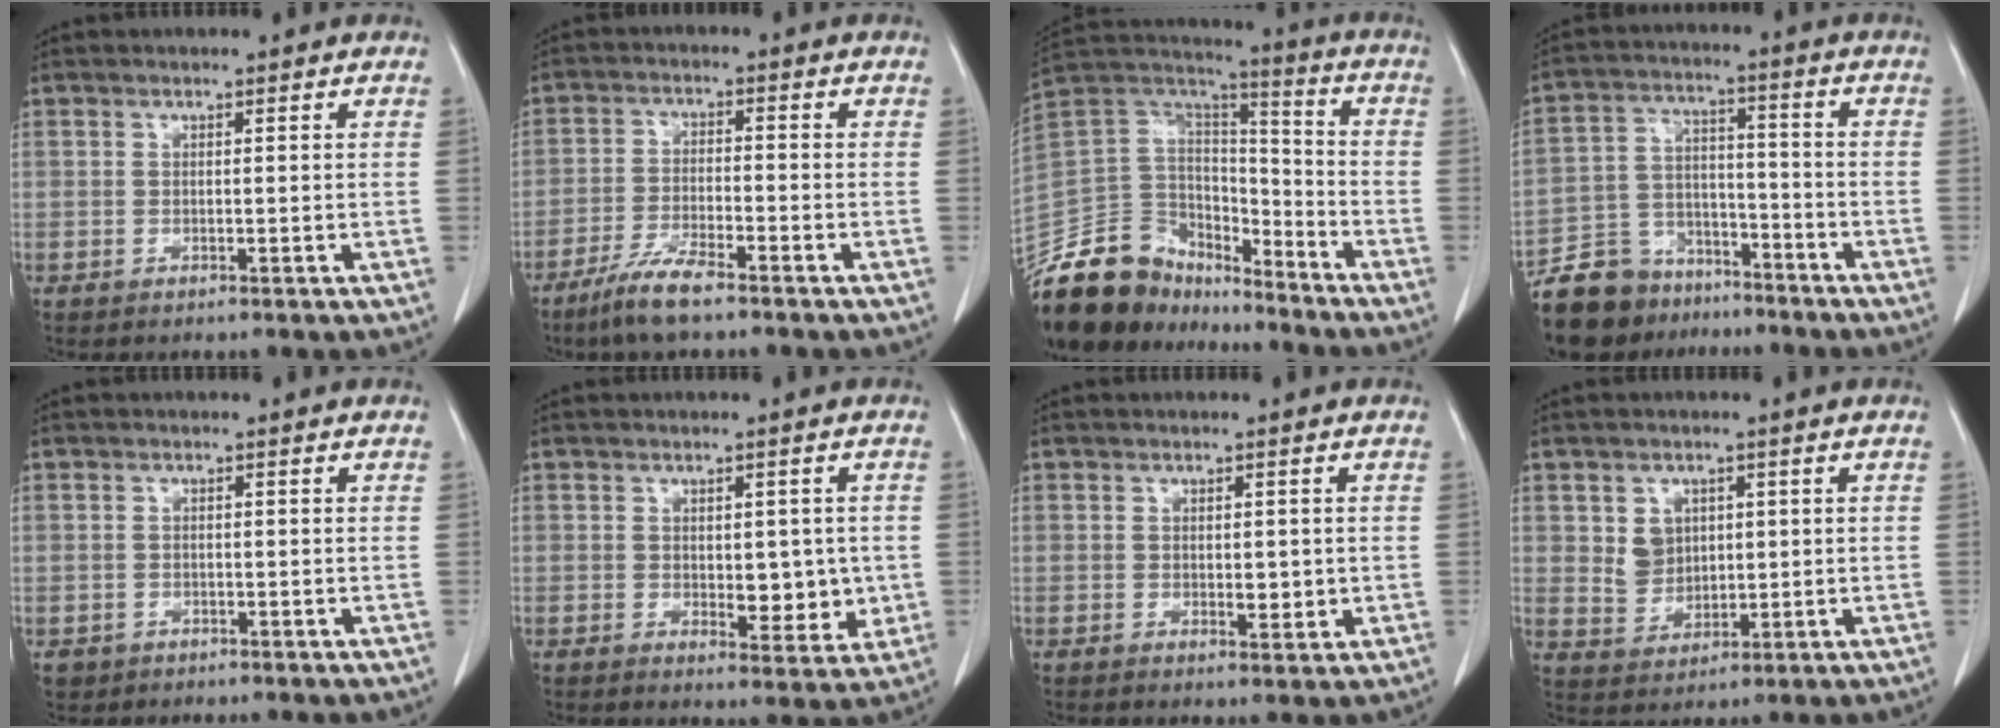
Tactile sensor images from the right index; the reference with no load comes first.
{"total": 6.5, "force": [-4.8, 0.7, 4.3], "torque": [-0.089, -0.011, -0.092]}
{"total": 18.7, "force": [-16.1, 8.1, 4.9], "torque": [-0.091, 0.051, -0.284]}
{"total": 12.3, "force": [-9.7, 6.8, 3.0], "torque": [-0.066, 0.026, -0.166]}
{"total": 1.6, "force": [-0.6, 1.5, 0.0], "torque": [0.001, 0.005, -0.004]}
{"total": 6.1, "force": [-0.1, 3.1, 5.2], "torque": [-0.056, -0.005, 0.011]}
{"total": 2.4, "force": [0.1, 1.3, 2.1], "torque": [-0.025, -0.002, 0.008]}
{"total": 4.8, "force": [1.4, 4.1, 2.1], "torque": [-0.037, 0.008, 0.038]}